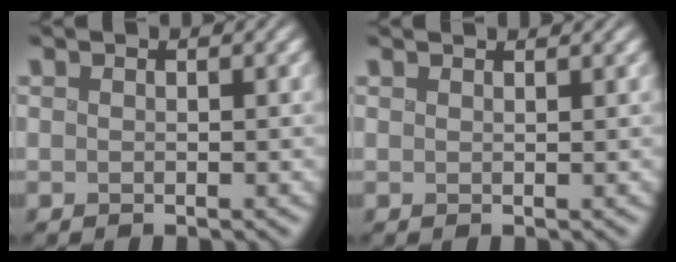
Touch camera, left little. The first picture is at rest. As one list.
[{"total": 1.7, "force": [1.6, 0.2, 0.5], "torque": [-0.001, 0.005, 0.017]}]